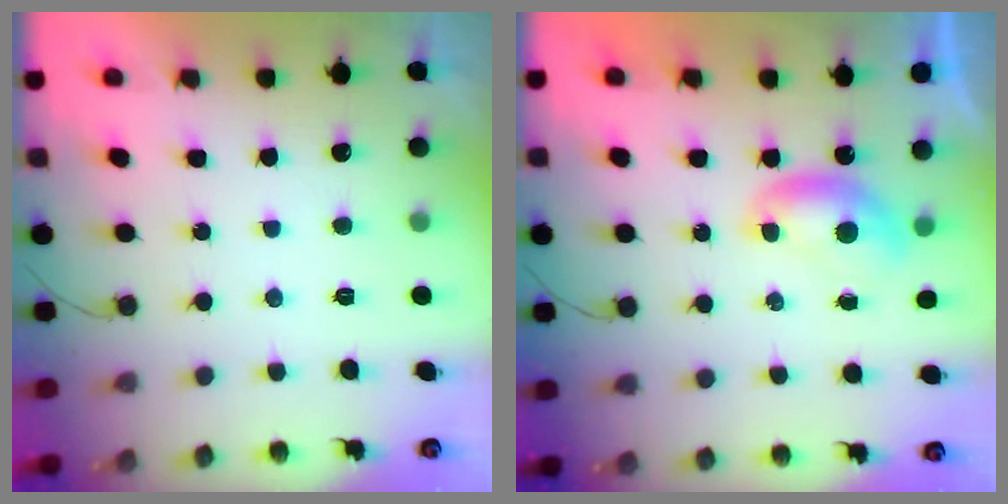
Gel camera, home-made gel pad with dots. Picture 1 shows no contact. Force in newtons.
{"total": 6.5, "press": 6.4, "slide": 0.9}